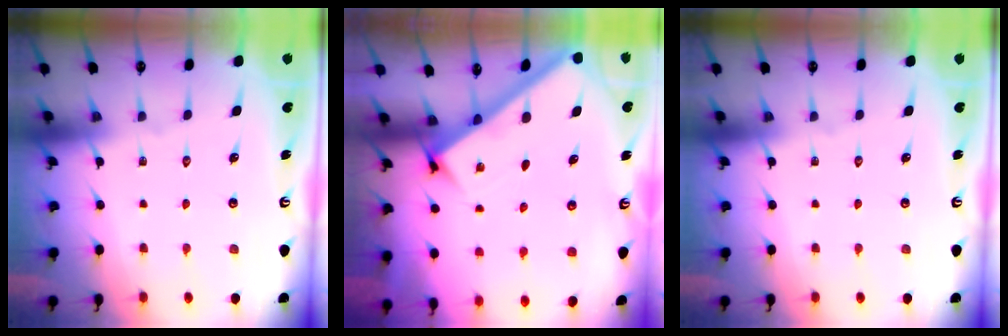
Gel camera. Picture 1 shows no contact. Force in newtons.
{"total": 2.4, "press": 2.4, "slide": 0.3}
{"total": 0.0}